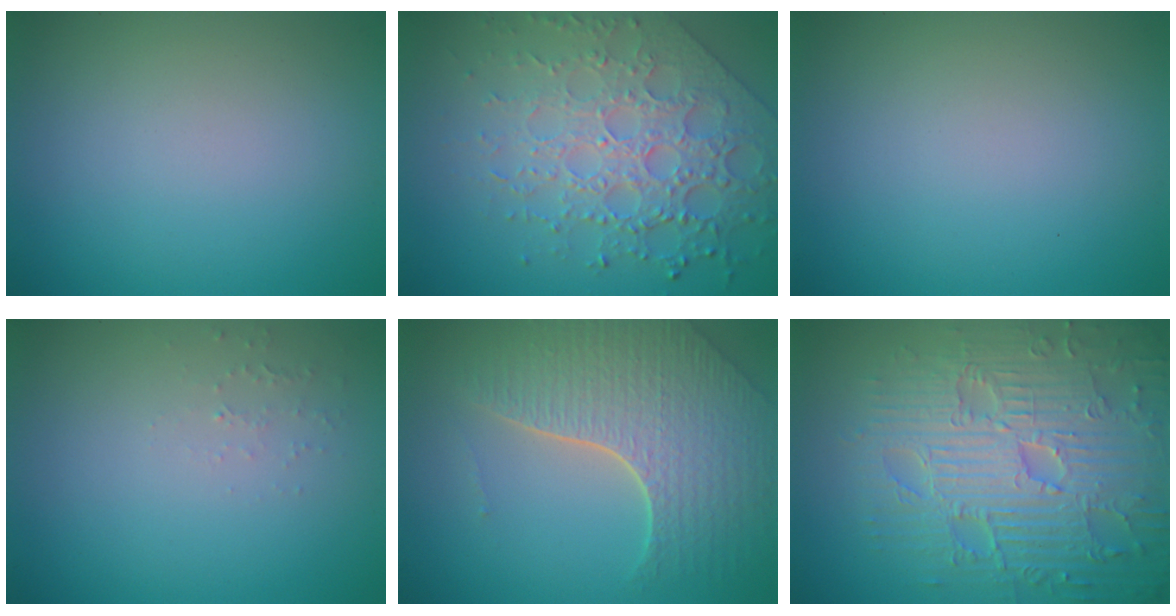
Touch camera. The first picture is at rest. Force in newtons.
{"total": 7.5, "press": 5.4, "slide": 5.1}
{"total": 0.0}
{"total": 0.8, "press": 0.8, "slide": 0.3}
{"total": 6.8, "press": 4.9, "slide": 4.7}
{"total": 9.6, "press": 7.0, "slide": 6.6}